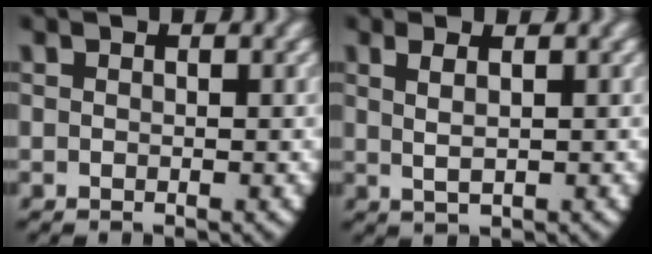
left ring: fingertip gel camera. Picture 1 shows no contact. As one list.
[{"total": 2.0, "force": [0.7, 0.4, 1.8], "torque": [-0.041, -0.004, 0.022]}]